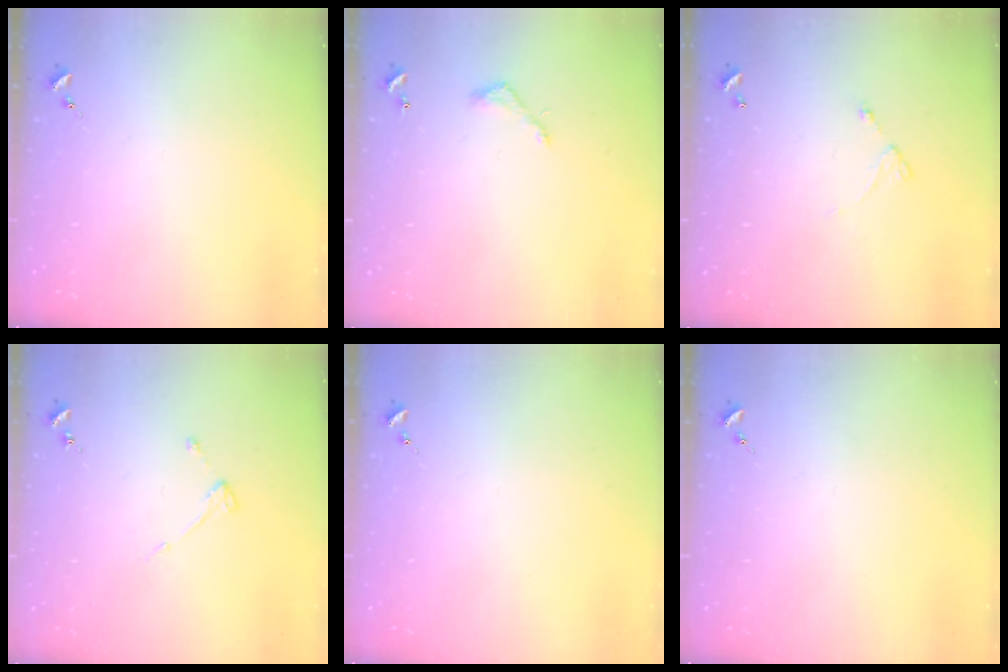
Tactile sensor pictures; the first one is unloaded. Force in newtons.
{"total": 4.1, "press": 4.1, "slide": 0.3}
{"total": 4.0, "press": 4.0, "slide": 0.3}
{"total": 3.0, "press": 3.0, "slide": 0.6}
{"total": 0.0}
{"total": 0.0}